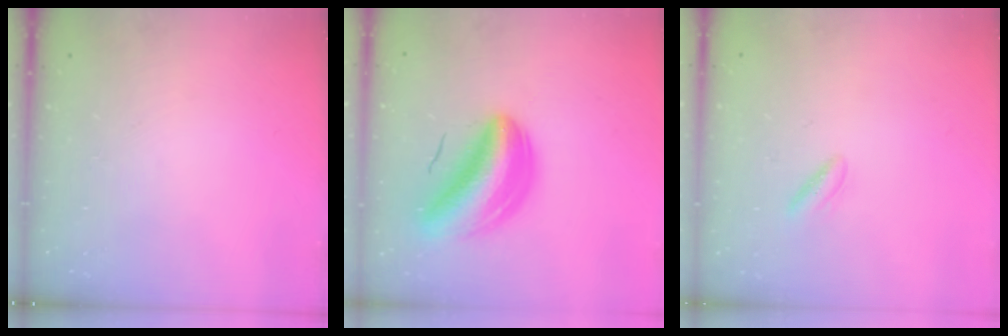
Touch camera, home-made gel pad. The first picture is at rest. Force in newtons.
{"total": 10.9, "press": 10.4, "slide": 3.2}
{"total": 2.8, "press": 2.8, "slide": 0.5}